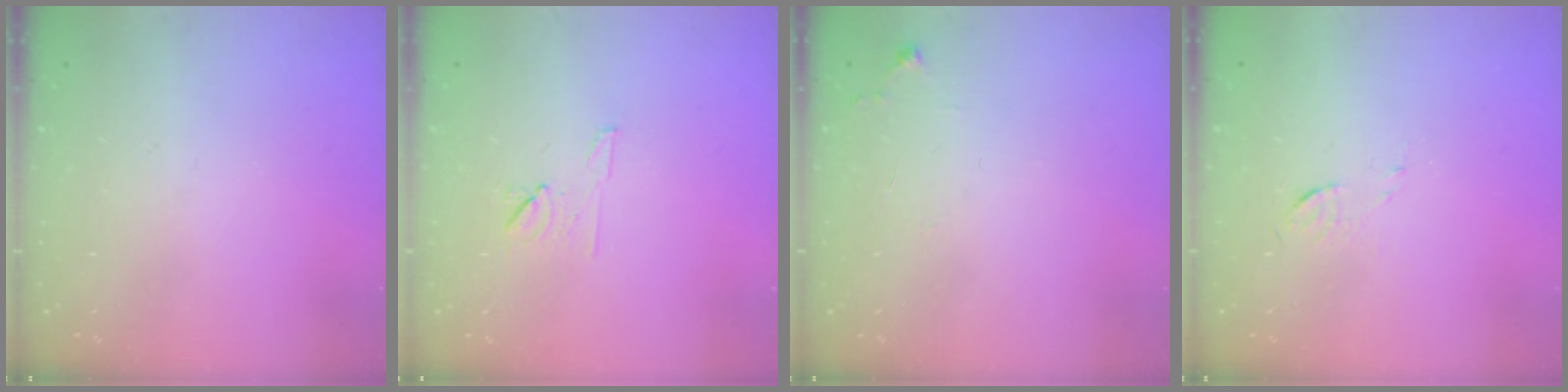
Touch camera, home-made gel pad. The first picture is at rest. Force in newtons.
{"total": 6.4, "press": 6.4, "slide": 0.6}
{"total": 4.7, "press": 4.7, "slide": 0.6}
{"total": 3.3, "press": 3.3, "slide": 0.3}